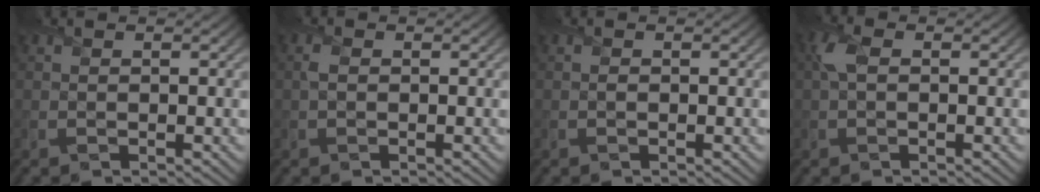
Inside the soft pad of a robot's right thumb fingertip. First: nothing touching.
{"total": 0.8, "force": [0.1, 0.5, 0.6], "torque": [-0.019, 0.003, -0.004]}
{"total": 0.0}
{"total": 2.2, "force": [0.3, 1.1, 1.8], "torque": [-0.047, 0.008, 0.000]}